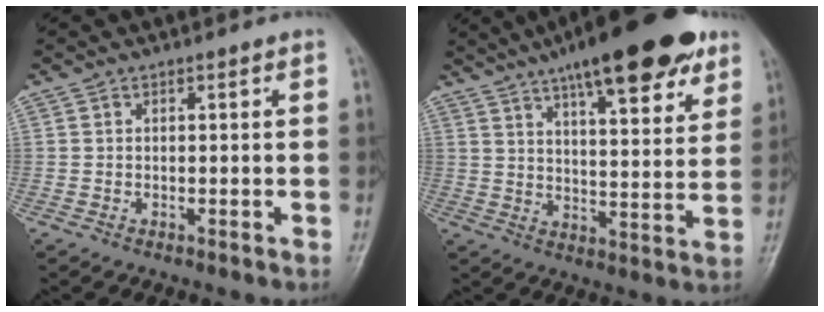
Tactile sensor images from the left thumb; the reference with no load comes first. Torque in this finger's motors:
{"motor_torque": [2.75, 1.08, 1.82, -0.95, 0.16]}